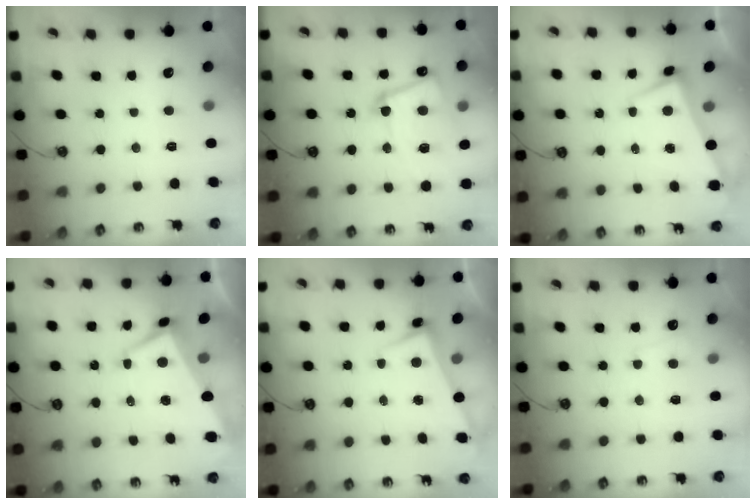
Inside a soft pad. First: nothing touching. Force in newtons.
{"total": 17.5, "press": 17.4, "slide": 1.5}
{"total": 1.8, "press": 0.8, "slide": 1.6}
{"total": 1.7, "press": 1.1, "slide": 1.3}
{"total": 2.7, "press": 2.6, "slide": 0.8}
{"total": 1.3, "press": 1.2, "slide": 0.6}